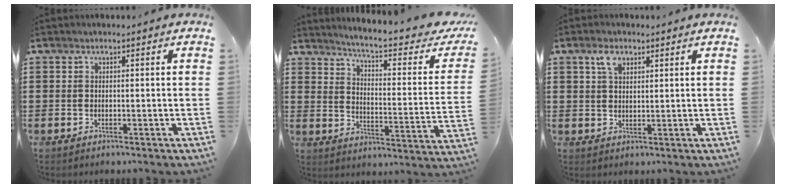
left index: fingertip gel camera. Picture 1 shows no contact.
{"total": 5.2, "force": [4.3, -0.3, 2.9], "torque": [-0.078, -0.036, 0.065]}
{"total": 3.4, "force": [2.0, 1.7, 2.1], "torque": [-0.041, 0.004, 0.034]}